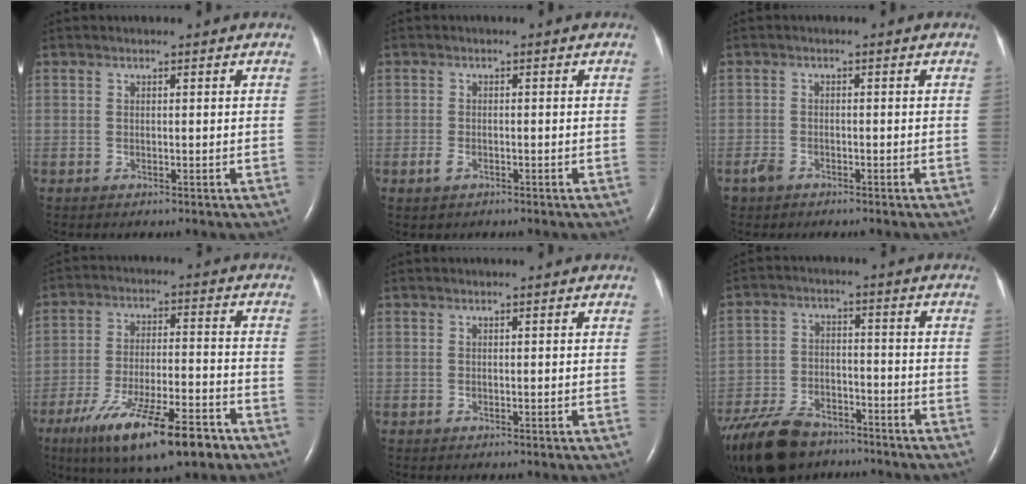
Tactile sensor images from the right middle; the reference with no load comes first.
{"total": 1.6, "force": [-0.9, 0.9, 1.0], "torque": [-0.028, -0.001, -0.014]}
{"total": 1.8, "force": [-1.3, 1.1, 0.7], "torque": [-0.020, 0.001, -0.020]}
{"total": 16.4, "force": [-10.6, 3.2, 12.1], "torque": [-0.192, -0.025, -0.175]}
{"total": 0.0}
{"total": 16.8, "force": [-12.9, 7.7, 7.5], "torque": [-0.193, -0.015, -0.212]}